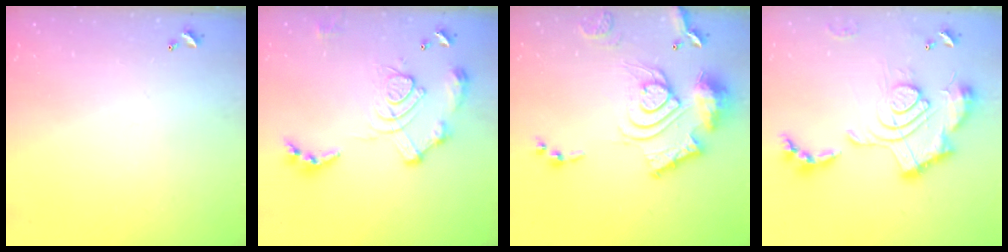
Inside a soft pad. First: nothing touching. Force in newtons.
{"total": 15.6, "press": 15.5, "slide": 1.6}
{"total": 20.1, "press": 20.0, "slide": 1.9}
{"total": 2.5, "press": 1.9, "slide": 1.7}